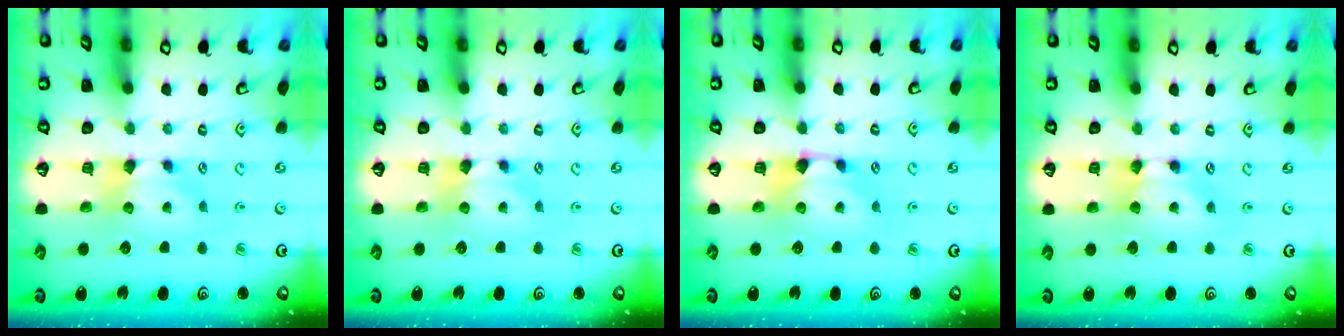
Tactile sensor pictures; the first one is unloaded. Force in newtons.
{"total": 0.0}
{"total": 1.5, "press": 1.2, "slide": 0.9}
{"total": 1.5, "press": 1.5, "slide": 0.1}